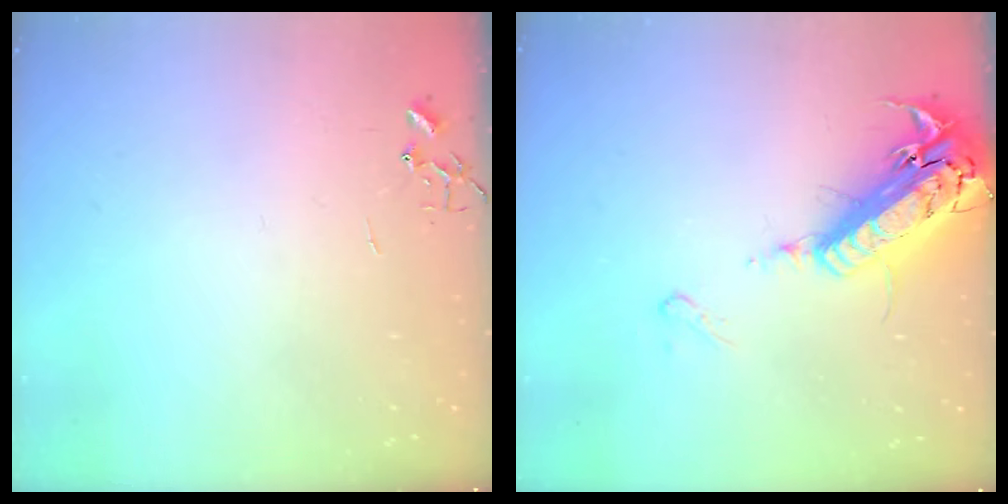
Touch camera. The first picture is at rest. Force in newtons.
{"total": 21.2, "press": 20.7, "slide": 4.7}